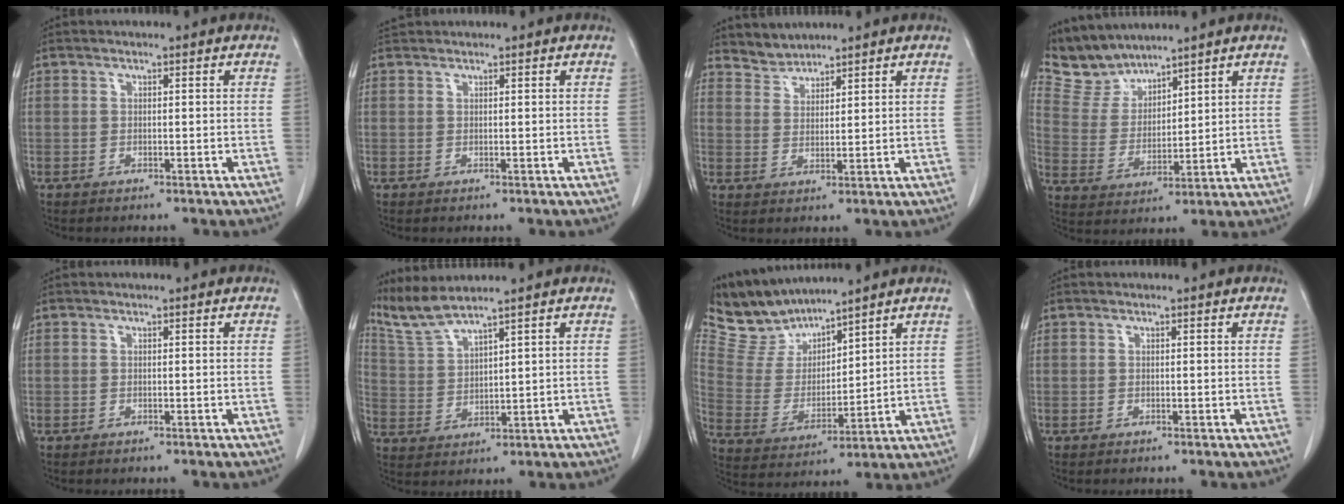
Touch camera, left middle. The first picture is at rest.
{"total": 0.9, "force": [0.9, 0.0, -0.1], "torque": [-0.012, 0.009, 0.023]}
{"total": 3.1, "force": [2.9, 0.6, -0.7], "torque": [0.013, 0.005, 0.062]}
{"total": 6.8, "force": [6.7, 1.4, -0.1], "torque": [-0.012, 0.006, 0.151]}
{"total": 0.0}
{"total": 5.6, "force": [5.3, -0.9, 1.6], "torque": [-0.047, -0.004, 0.120]}
{"total": 9.5, "force": [9.2, 1.8, 1.3], "torque": [-0.045, 0.005, 0.203]}
{"total": 0.0}